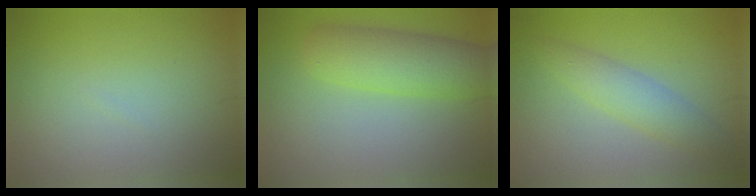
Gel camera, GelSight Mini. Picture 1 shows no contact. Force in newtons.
{"total": 5.4, "press": 5.4, "slide": 0.2}
{"total": 3.1, "press": 3.1, "slide": 0.2}